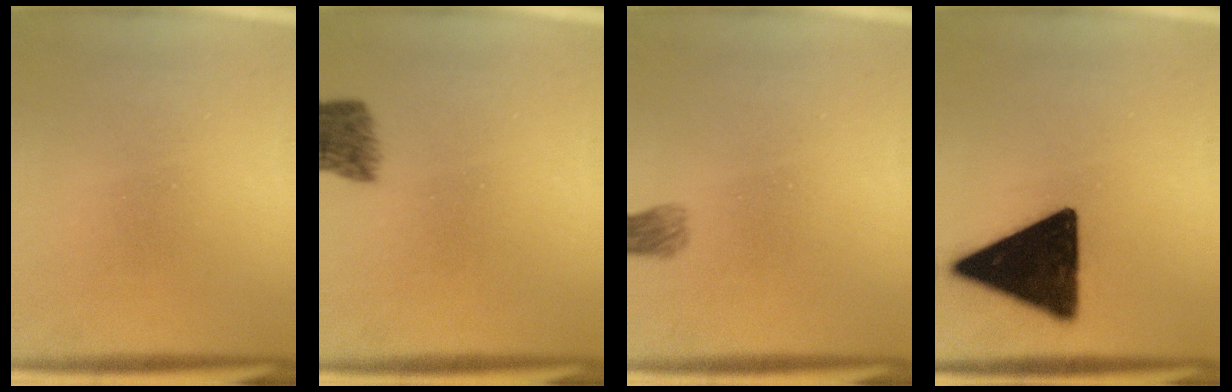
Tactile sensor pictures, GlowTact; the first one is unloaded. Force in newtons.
{"total": 5.2}
{"total": 2.3}
{"total": 17.1}